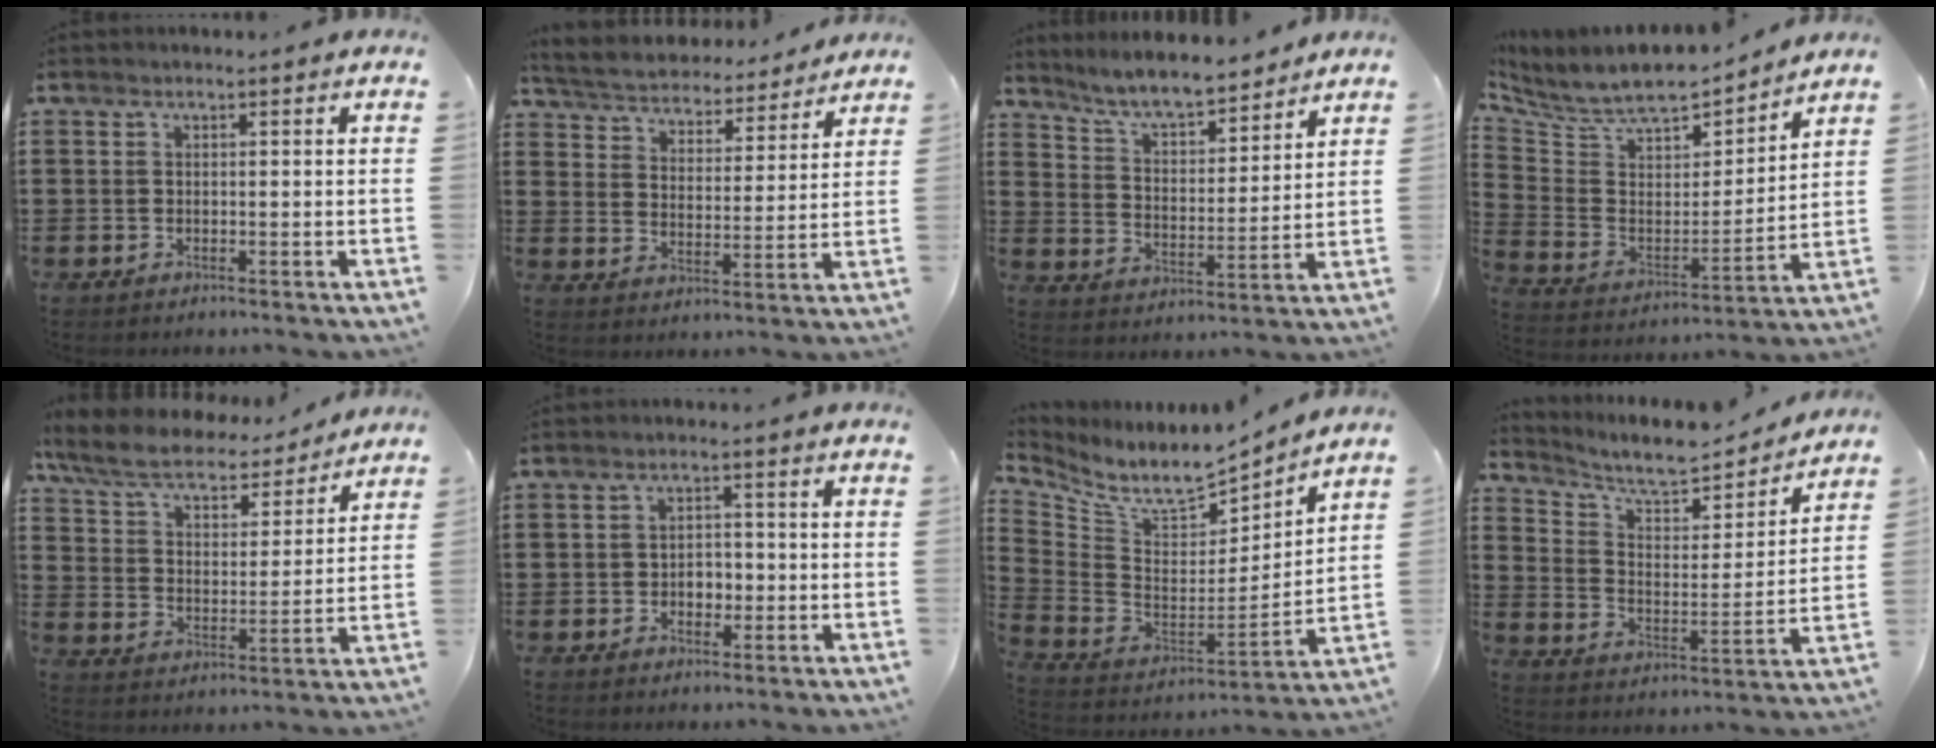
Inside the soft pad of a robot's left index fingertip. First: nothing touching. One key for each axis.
{"total": 4.7, "fx": 4.7, "fy": 0.2, "fz": 0.2, "tx": -0.031, "ty": -0.037, "tz": 0.076}
{"total": 7.1, "fx": 6.6, "fy": 0.7, "fz": 2.7, "tx": -0.075, "ty": -0.032, "tz": 0.116}
{"total": 7.4, "fx": 6.6, "fy": 2.4, "fz": 2.4, "tx": -0.083, "ty": -0.051, "tz": 0.113}
{"total": 7.7, "fx": 6.7, "fy": 1.7, "fz": 3.4, "tx": -0.094, "ty": -0.036, "tz": 0.114}
{"total": 2.6, "fx": -0.8, "fy": 1.8, "fz": 1.7, "tx": -0.036, "ty": 0.005, "tz": -0.018}
{"total": 7.8, "fx": 6.8, "fy": 1.9, "fz": 3.2, "tx": -0.097, "ty": -0.055, "tz": 0.116}
{"total": 7.1, "fx": 6.4, "fy": 1.5, "fz": 2.6, "tx": -0.081, "ty": -0.044, "tz": 0.108}